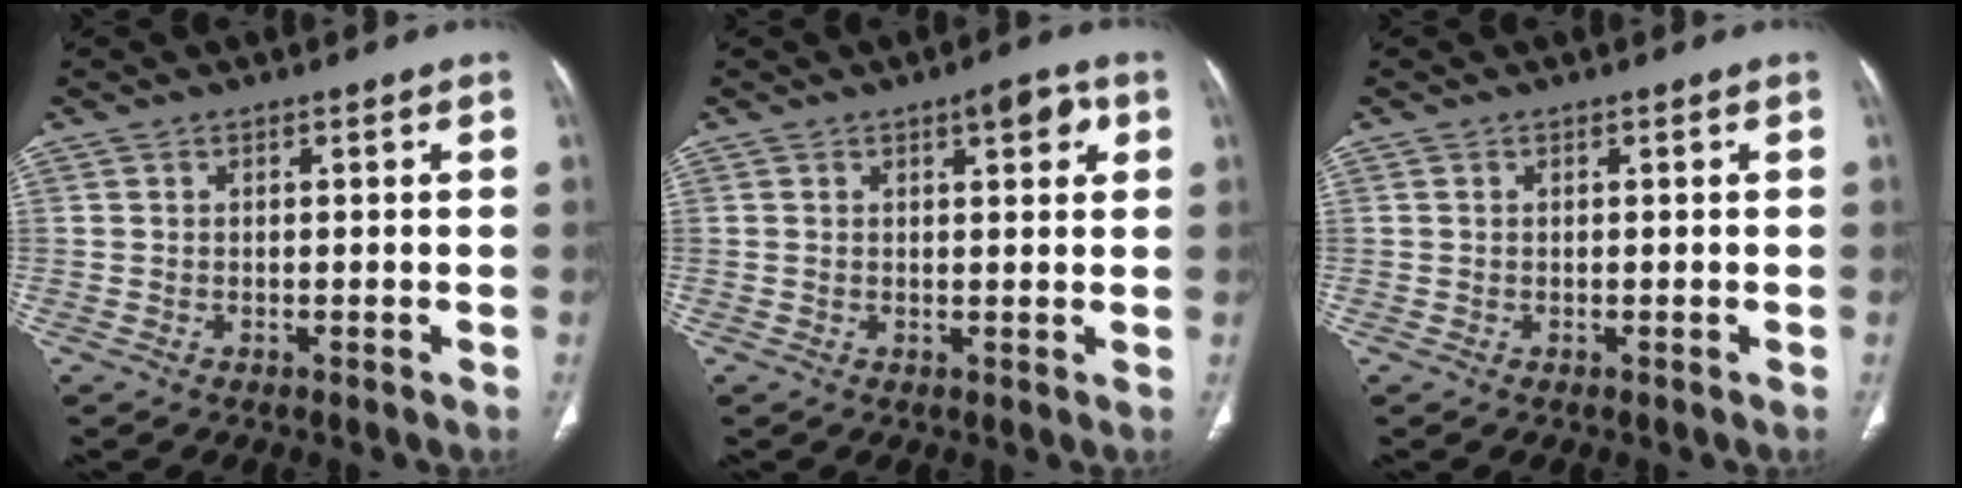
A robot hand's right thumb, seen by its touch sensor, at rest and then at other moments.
{"total": 4.7, "force": [2.1, 1.8, 3.8], "torque": [-0.032, -0.002, 0.025]}
{"total": 0.0}